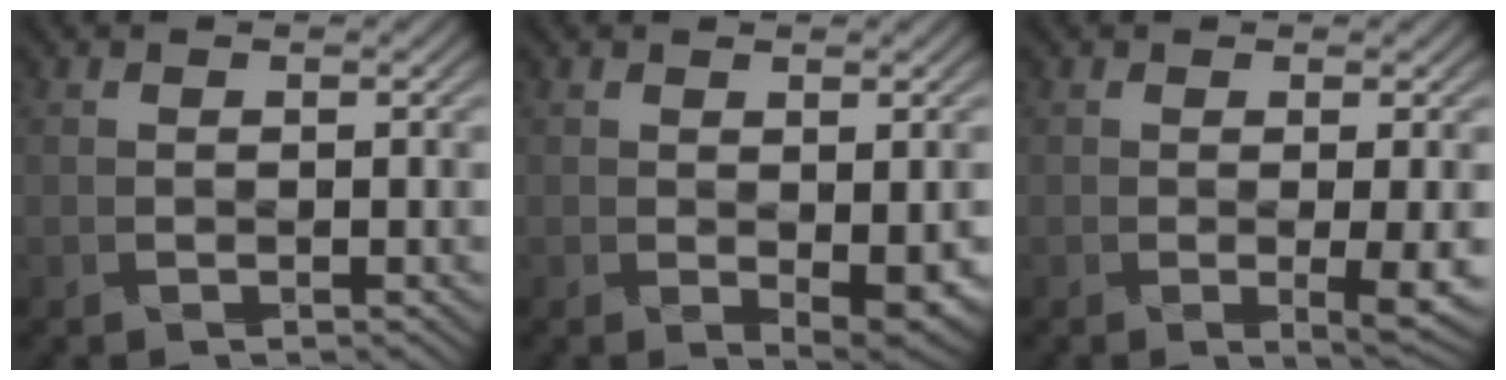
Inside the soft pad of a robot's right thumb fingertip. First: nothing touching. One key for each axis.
{"total": 3.5, "fx": -0.3, "fy": 1.4, "fz": 3.2, "tx": -0.052, "ty": -0.012, "tz": 0.003}
{"total": 3.1, "fx": -0.2, "fy": 0.3, "fz": 3.1, "tx": -0.059, "ty": -0.006, "tz": -0.003}